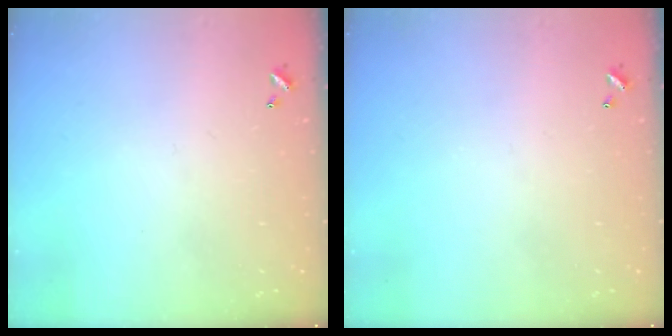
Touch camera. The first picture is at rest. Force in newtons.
{"total": 0.0}